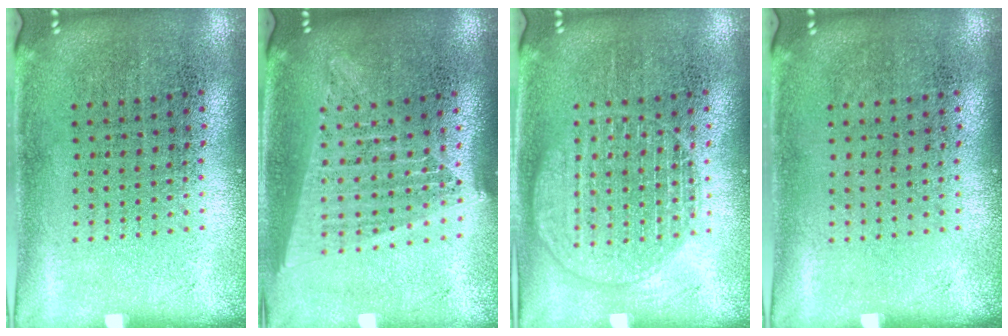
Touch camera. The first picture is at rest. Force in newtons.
{"total": 1.7, "press": 1.5, "slide": 0.8}
{"total": 2.6, "press": 2.6, "slide": 0.4}
{"total": 0.0}